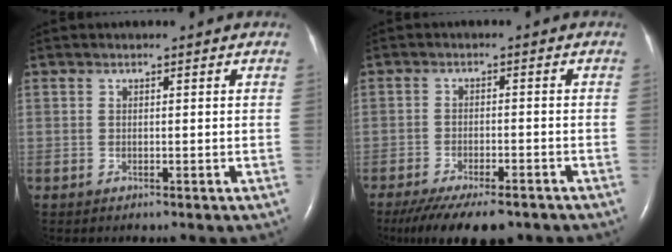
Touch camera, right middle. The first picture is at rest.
{"total": 12.9, "force": [-10.1, 3.6, 7.1], "torque": [-0.134, -0.026, -0.152]}